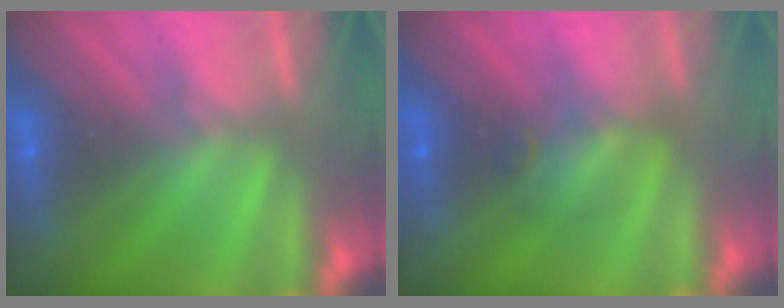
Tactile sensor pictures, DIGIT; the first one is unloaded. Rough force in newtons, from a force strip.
{"total": 2.4}